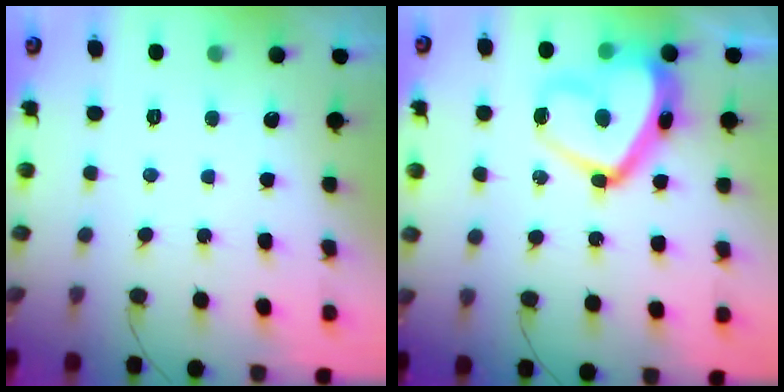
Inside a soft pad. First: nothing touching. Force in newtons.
{"total": 18.6, "press": 18.5, "slide": 1.9}